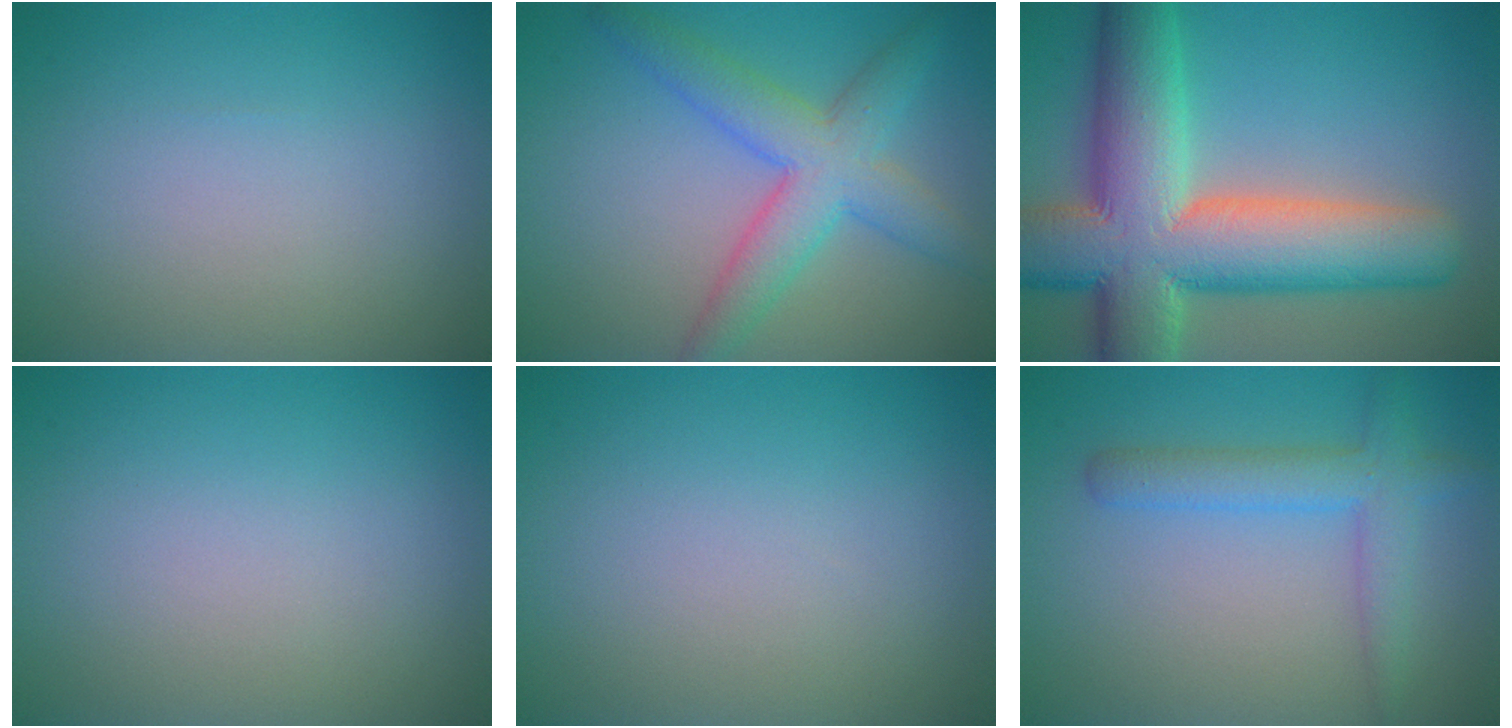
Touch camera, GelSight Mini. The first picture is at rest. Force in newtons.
{"total": 5.8, "press": 5.8, "slide": 0.2}
{"total": 14.1, "press": 14.1, "slide": 0.8}
{"total": 0.0}
{"total": 0.0}
{"total": 3.5, "press": 3.5, "slide": 0.2}